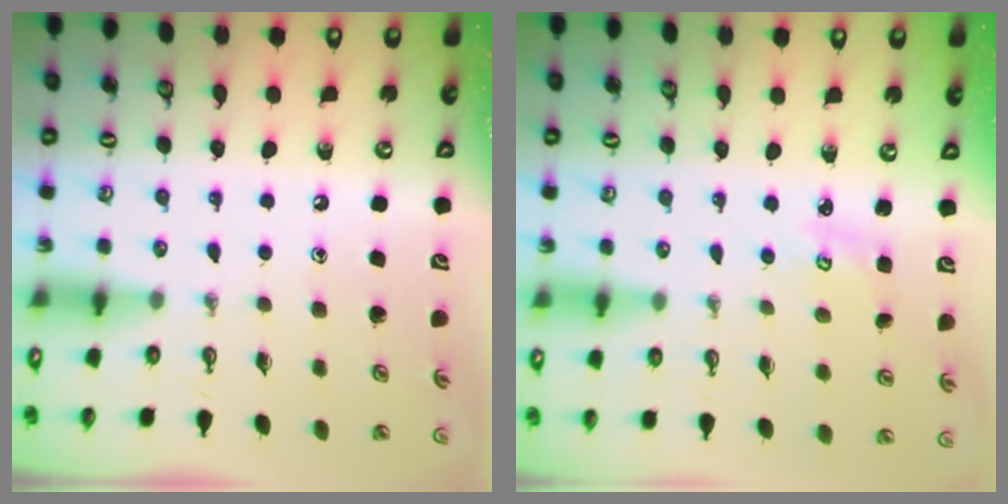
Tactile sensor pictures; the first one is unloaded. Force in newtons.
{"total": 2.5, "press": 2.5, "slide": 0.2}